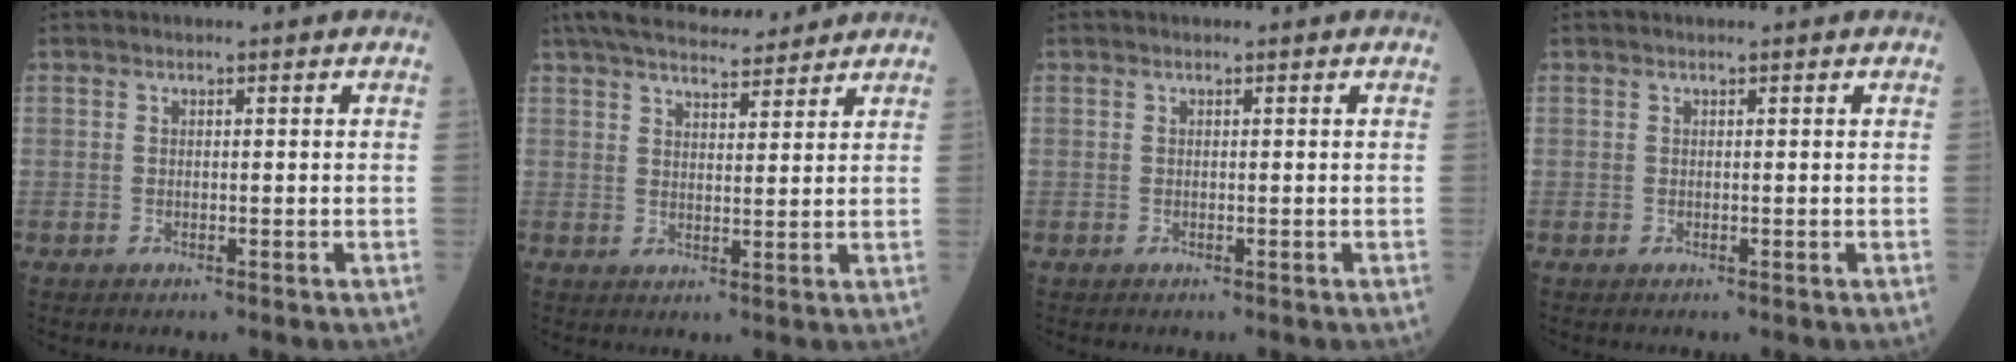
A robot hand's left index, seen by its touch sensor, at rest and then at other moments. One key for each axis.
{"total": 13.5, "fx": 12.0, "fy": 2.5, "fz": 5.8, "tx": -0.096, "ty": 0.028, "tz": 0.181}
{"total": 0.0}
{"total": 0.0}